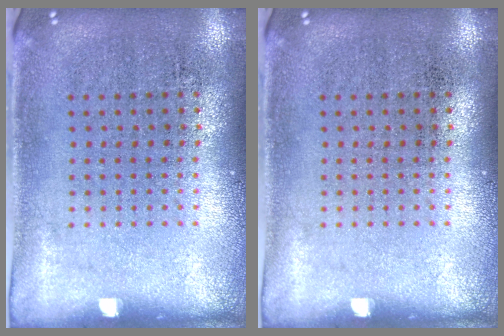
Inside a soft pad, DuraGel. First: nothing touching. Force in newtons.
{"total": 0.0}